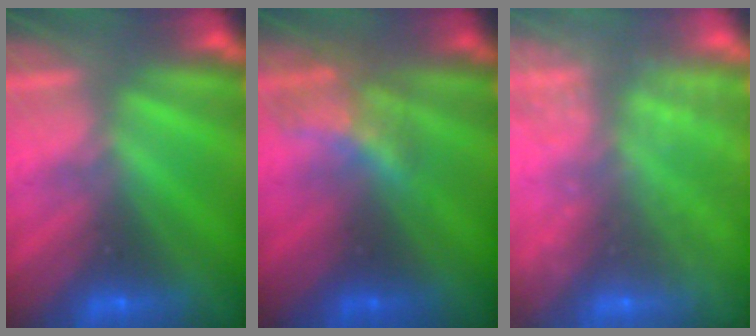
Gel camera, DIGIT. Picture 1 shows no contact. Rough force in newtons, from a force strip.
{"total": 2.1}
{"total": 9.1}